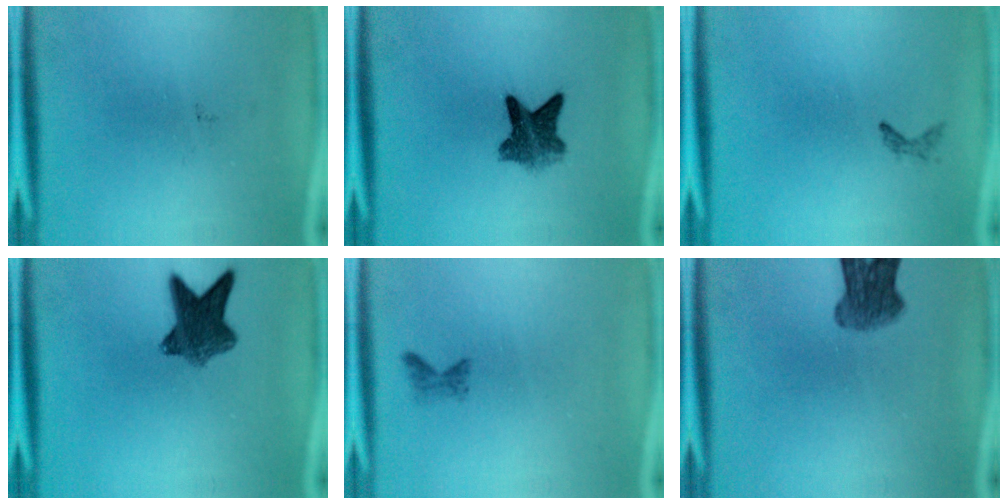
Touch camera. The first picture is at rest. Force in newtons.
{"total": 6.3}
{"total": 0.7}
{"total": 7.6}
{"total": 0.9}
{"total": 5.7}